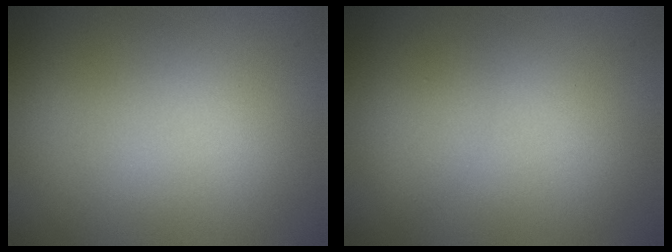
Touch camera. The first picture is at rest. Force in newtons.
{"total": 0.9, "press": 0.9, "slide": 0.1}